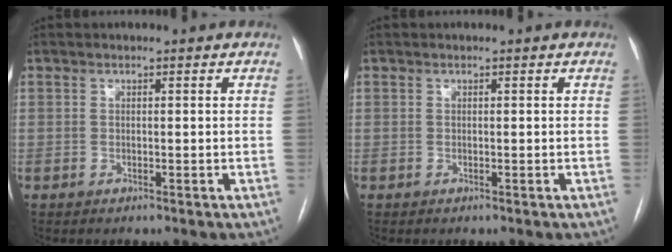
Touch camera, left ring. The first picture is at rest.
{"total": 0.0}